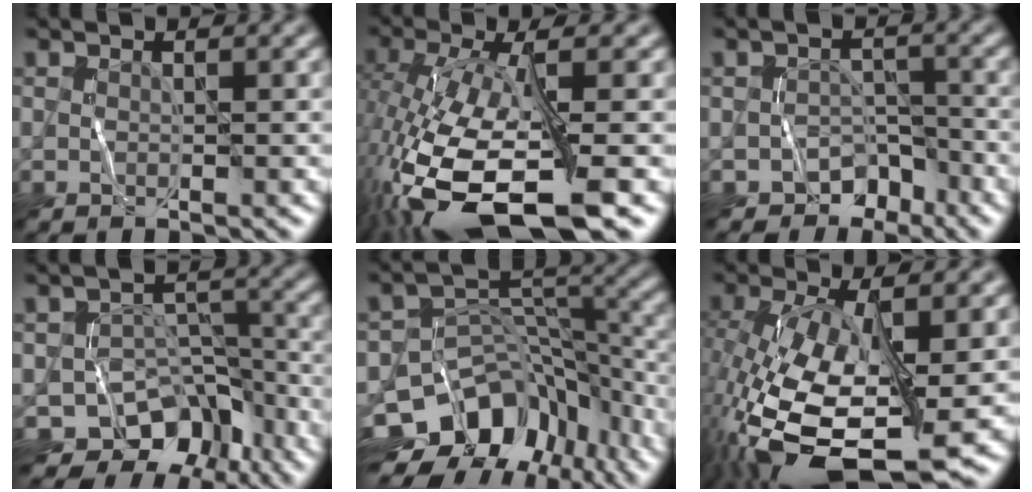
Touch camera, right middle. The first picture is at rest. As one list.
[{"total": 13.3, "force": [-5.5, 4.9, 11.1], "torque": [-0.236, -0.026, -0.091]}, {"total": 4.0, "force": [-3.2, 2.3, 0.5], "torque": [0.015, 0.001, -0.046]}, {"total": 8.2, "force": [-6.2, 5.0, 2.1], "torque": [-0.001, -0.002, -0.085]}, {"total": 12.2, "force": [-6.8, 8.4, 5.8], "torque": [-0.103, -0.007, -0.100]}, {"total": 13.9, "force": [-4.5, 6.2, 11.6], "torque": [-0.243, -0.048, -0.061]}]